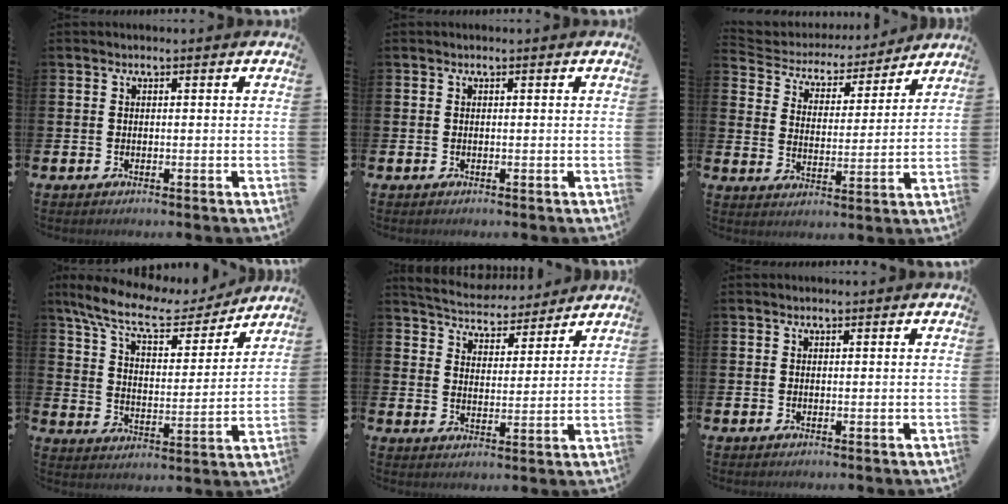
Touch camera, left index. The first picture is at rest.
{"total": 0.0}
{"total": 4.6, "force": [4.2, 1.8, 0.3], "torque": [-0.038, -0.037, 0.066]}
{"total": 10.2, "force": [8.8, 2.7, 4.5], "torque": [-0.121, -0.050, 0.148]}
{"total": 5.4, "force": [5.3, 1.2, 0.1], "torque": [-0.034, -0.033, 0.094]}
{"total": 0.0}